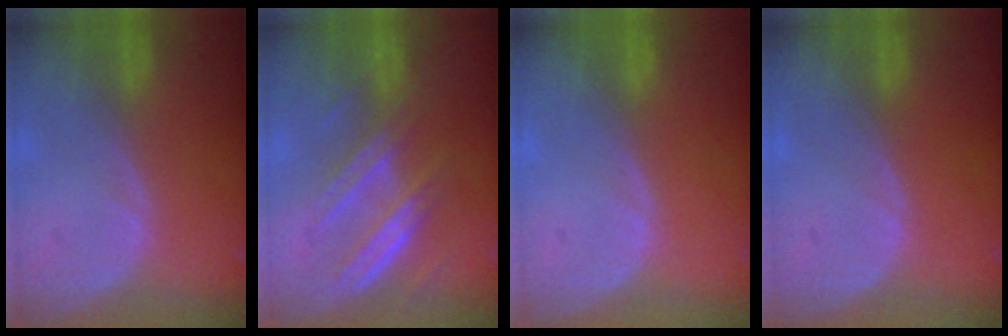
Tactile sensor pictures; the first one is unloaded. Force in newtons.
{"total": 7.3, "press": 6.8, "slide": 2.8}
{"total": 0.0}
{"total": 0.0}